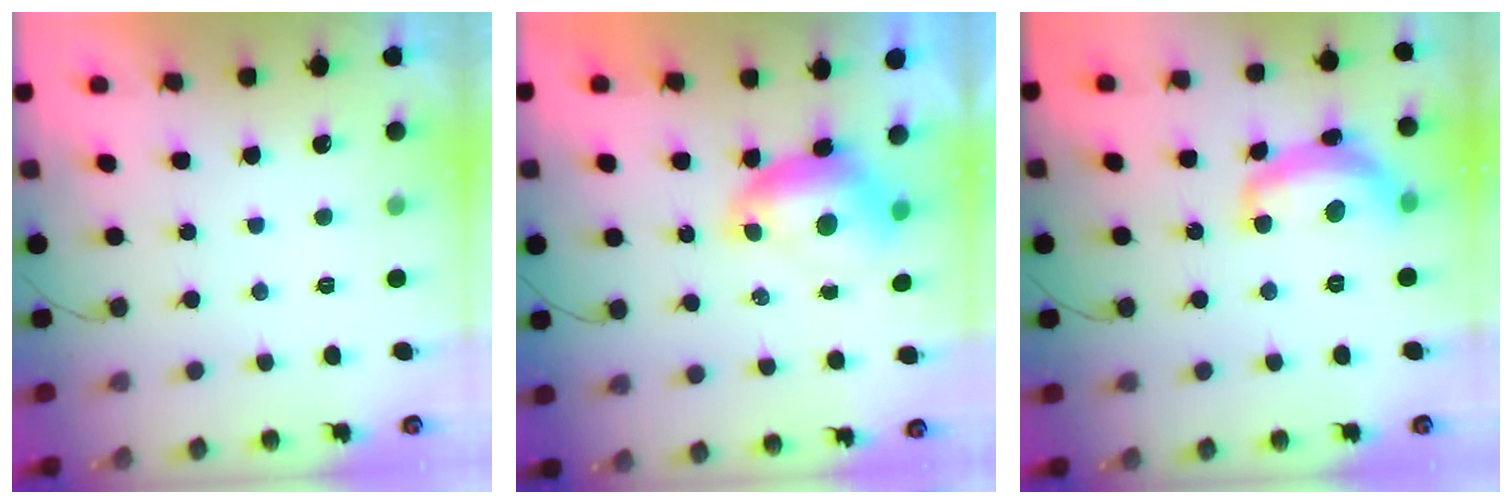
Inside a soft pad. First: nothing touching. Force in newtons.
{"total": 7.9, "press": 7.9, "slide": 1.0}
{"total": 14.5, "press": 14.4, "slide": 1.1}